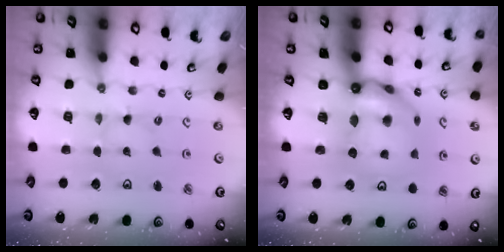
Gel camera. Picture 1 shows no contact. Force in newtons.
{"total": 12.4, "press": 12.3, "slide": 1.5}